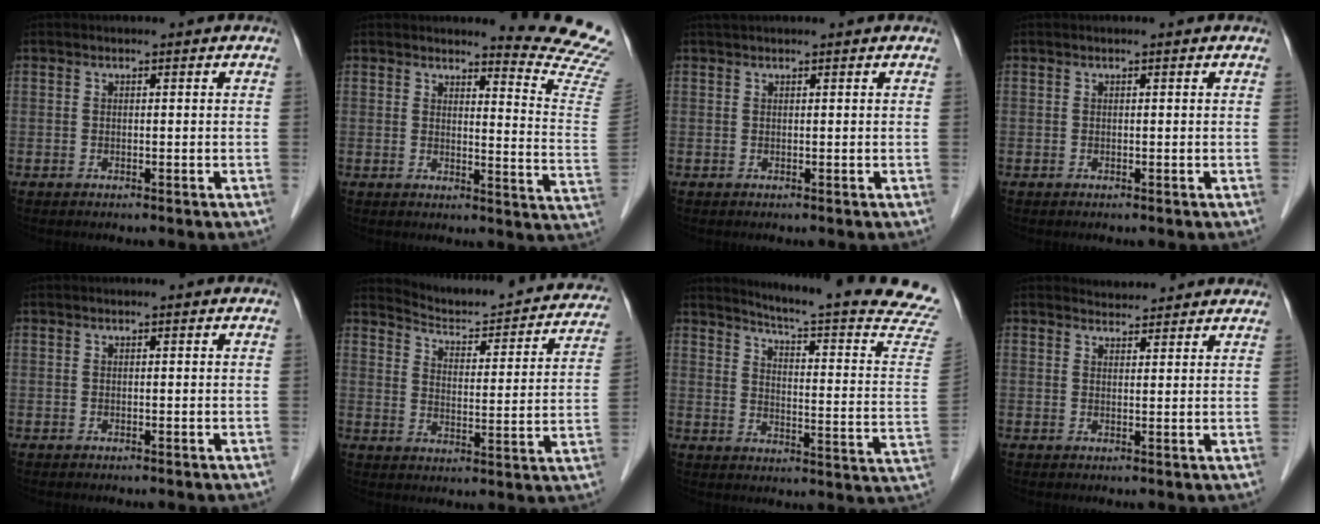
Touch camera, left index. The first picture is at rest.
{"total": 11.9, "force": [11.8, -1.6, 1.4], "torque": [-0.008, -0.141, 0.108]}
{"total": 2.6, "force": [2.4, 0.2, 1.0], "torque": [-0.011, 0.030, 0.037]}
{"total": 0.0}
{"total": 0.0}
{"total": 18.7, "force": [17.7, 3.4, 5.2], "torque": [-0.059, -0.036, 0.215]}
{"total": 23.6, "force": [21.9, -0.6, 9.0], "torque": [-0.127, -0.125, 0.253]}
{"total": 4.4, "force": [4.2, 1.0, 0.2], "torque": [-0.007, 0.017, 0.049]}